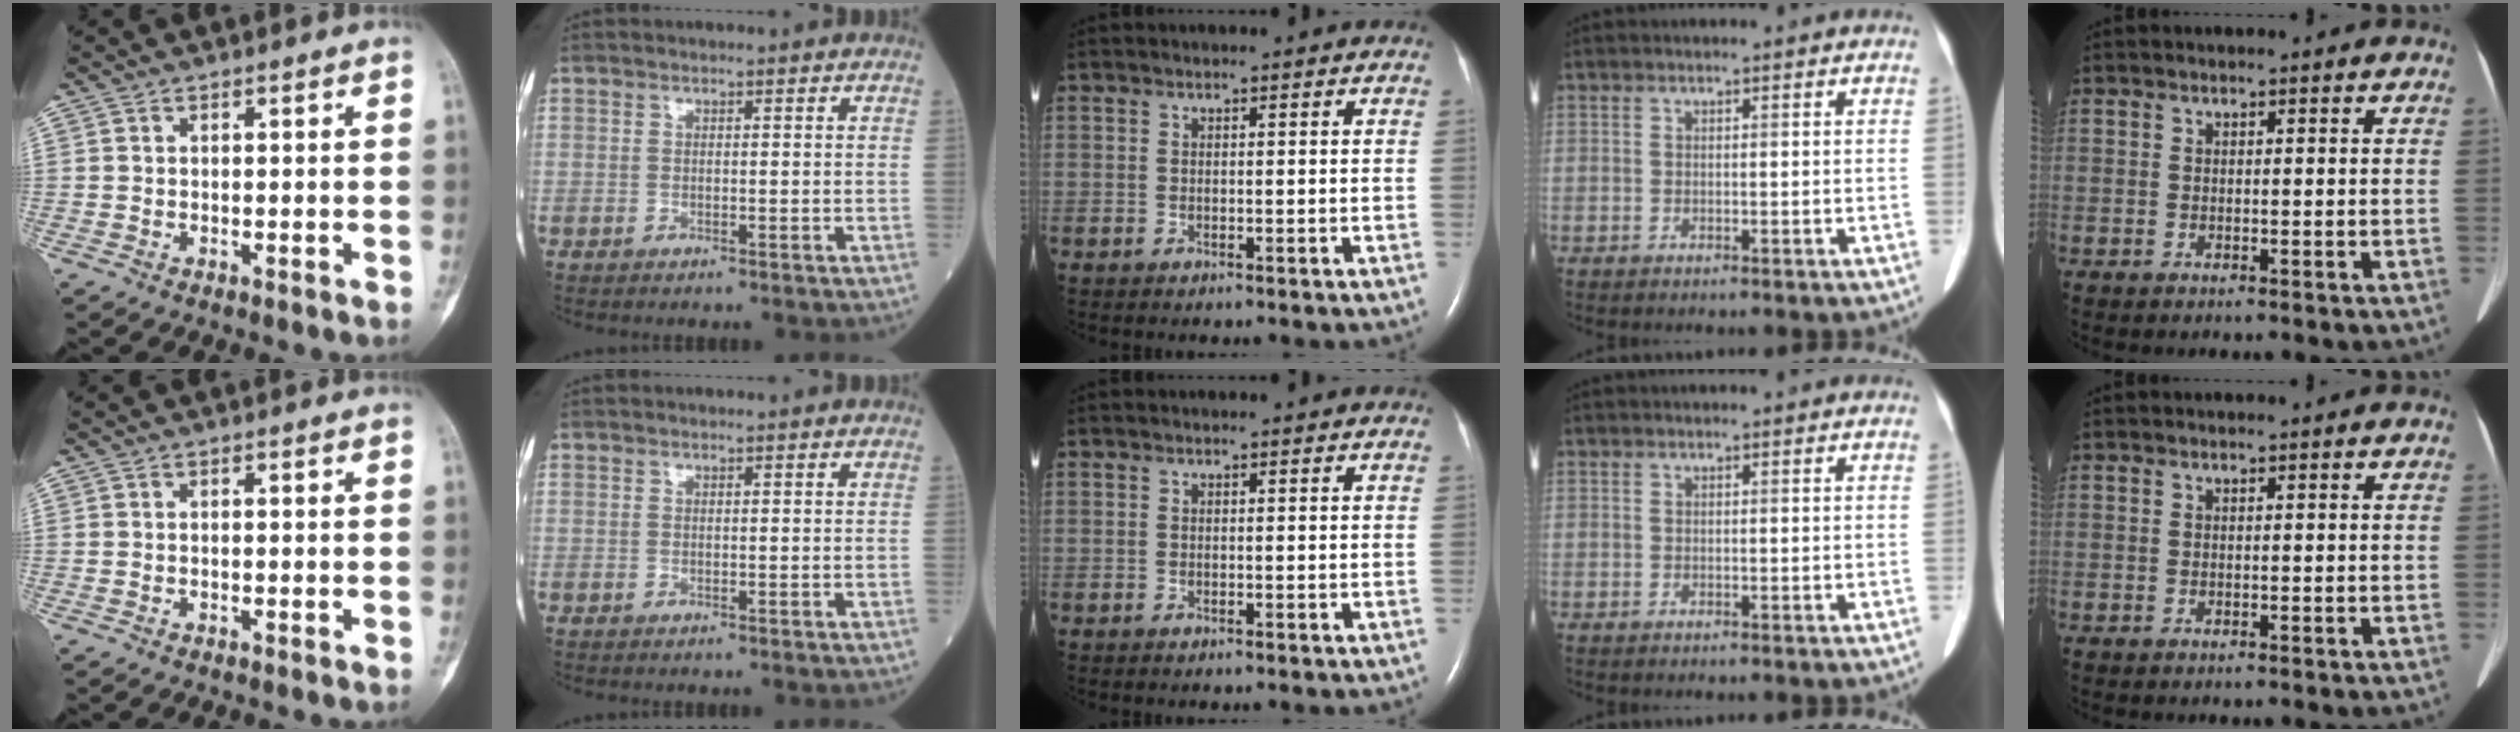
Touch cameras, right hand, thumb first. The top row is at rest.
{}